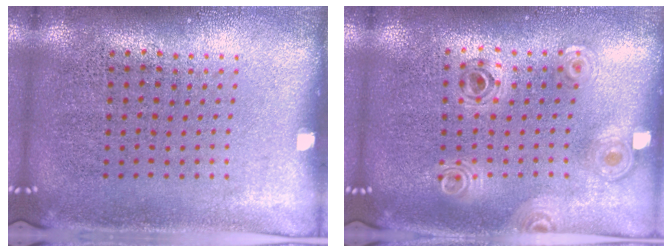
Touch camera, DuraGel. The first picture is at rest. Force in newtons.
{"total": 0.9, "press": 0.9, "slide": 0.2}